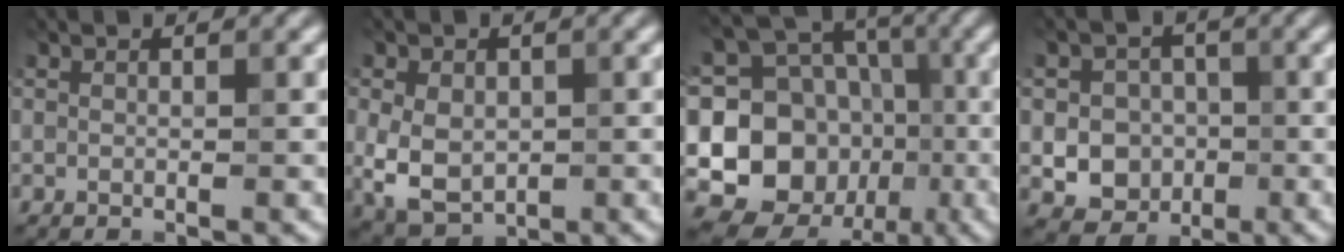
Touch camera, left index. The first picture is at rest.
{"total": 5.6, "force": [-0.6, 4.0, 3.8], "torque": [-0.078, -0.009, -0.009]}
{"total": 15.5, "force": [-2.0, 13.7, 6.8], "torque": [-0.157, 0.018, -0.048]}
{"total": 5.4, "force": [-1.0, 4.9, 2.2], "torque": [-0.010, 0.006, -0.038]}